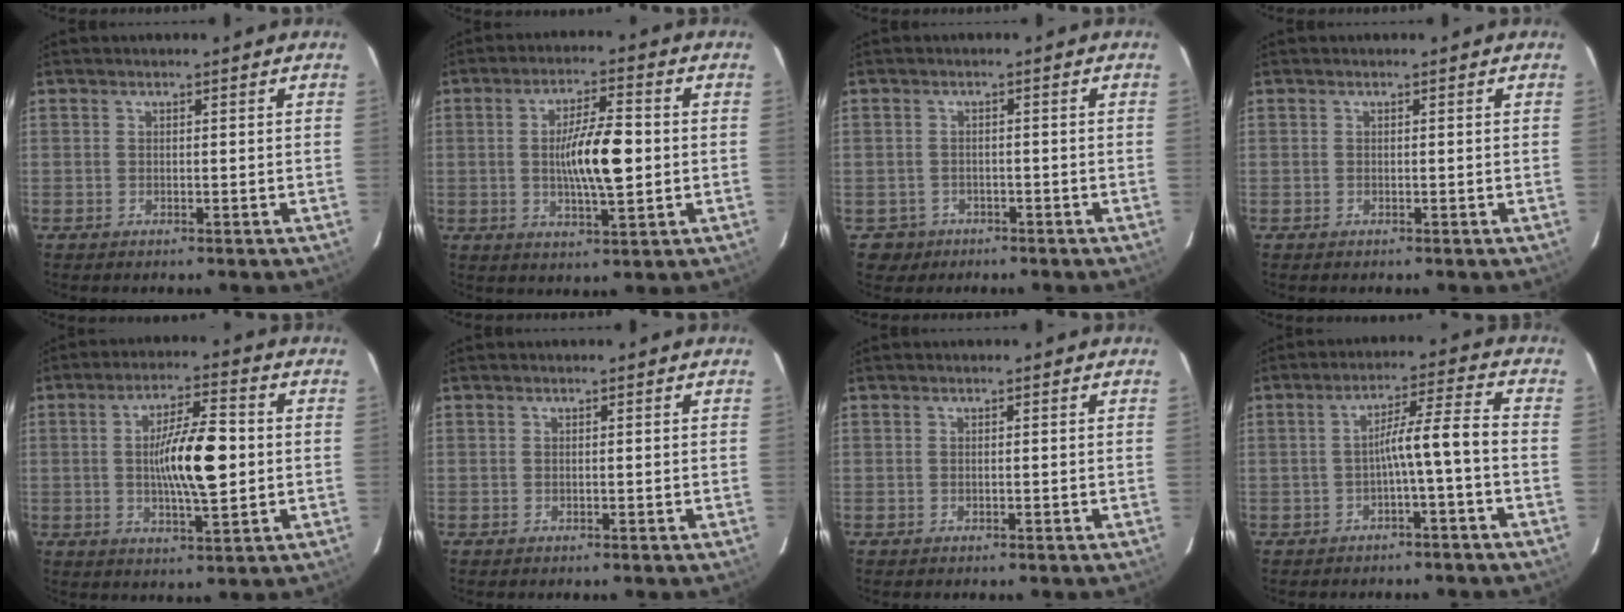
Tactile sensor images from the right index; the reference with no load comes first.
{"total": 9.4, "force": [-0.2, 1.6, 9.2], "torque": [-0.164, 0.004, -0.004]}
{"total": 3.2, "force": [-1.5, 2.7, -0.5], "torque": [0.007, 0.011, -0.025]}
{"total": 0.0}
{"total": 10.9, "force": [0.0, 2.0, 10.7], "torque": [-0.187, 0.006, -0.001]}
{"total": 0.0}
{"total": 0.0}
{"total": 6.2, "force": [-1.7, -0.6, 5.9], "torque": [-0.090, 0.025, -0.023]}